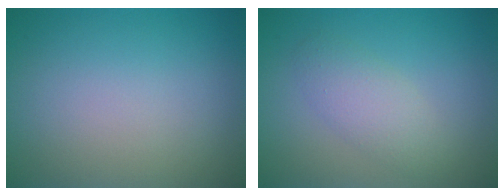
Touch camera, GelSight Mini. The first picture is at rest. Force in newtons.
{"total": 2.7, "press": 2.7, "slide": 0.2}